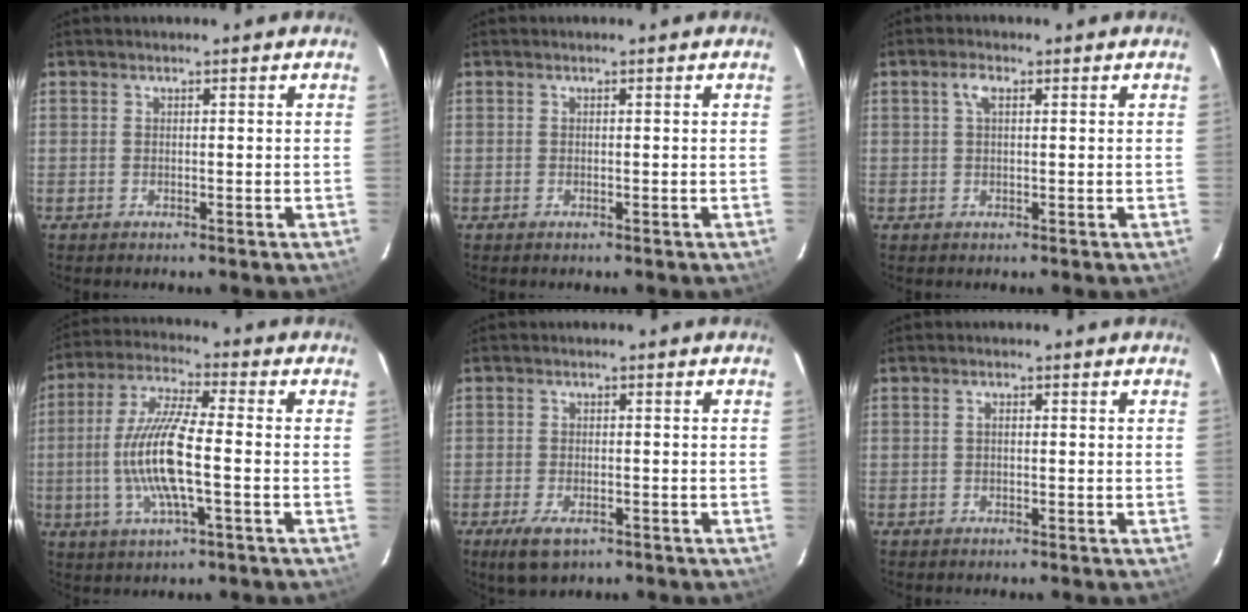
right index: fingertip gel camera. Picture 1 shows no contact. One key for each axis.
{"total": 0.0}
{"total": 2.4, "fx": 0.8, "fy": 1.0, "fz": 2.0, "tx": -0.039, "ty": 0.009, "tz": 0.016}
{"total": 13.3, "fx": -2.3, "fy": 2.2, "fz": 12.9, "tx": -0.265, "ty": 0.001, "tz": -0.047}
{"total": 6.0, "fx": -3.5, "fy": 2.8, "fz": 3.9, "tx": -0.092, "ty": -0.017, "tz": -0.059}
{"total": 0.8, "fx": -0.1, "fy": 0.4, "fz": 0.6, "tx": -0.009, "ty": 0.006, "tz": -0.002}